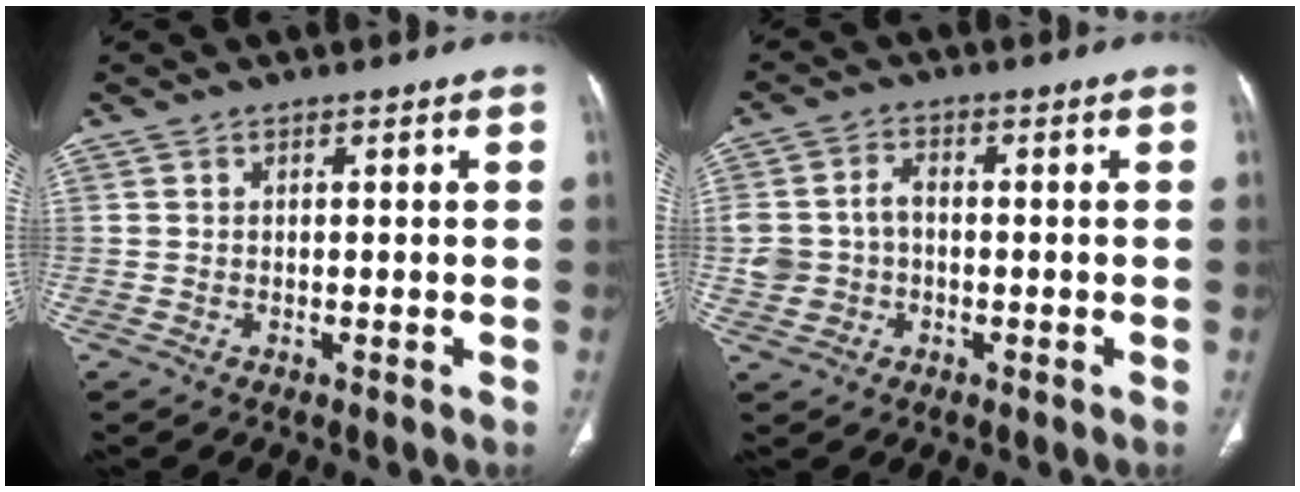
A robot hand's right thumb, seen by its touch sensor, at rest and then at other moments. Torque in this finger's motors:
{"motor_torque": [0.00, -0.01, 0.12, 0.50, 0.07]}